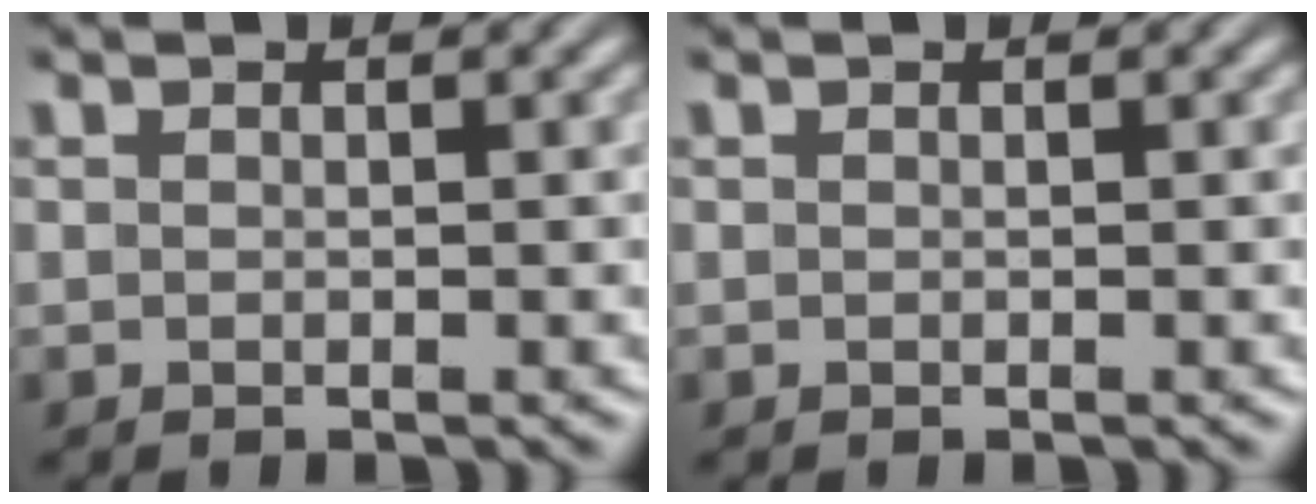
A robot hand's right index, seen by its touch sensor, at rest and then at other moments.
{"total": 0.0}